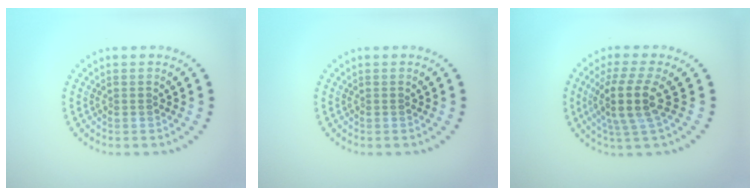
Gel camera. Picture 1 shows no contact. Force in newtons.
{"total": 0.0}
{"total": 4.2, "press": 3.3, "slide": 2.7}